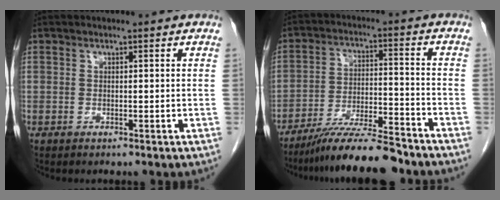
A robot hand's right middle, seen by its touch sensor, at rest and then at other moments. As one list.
[{"total": 11.9, "force": [-10.2, 0.6, 6.0], "torque": [-0.094, -0.011, -0.176]}]